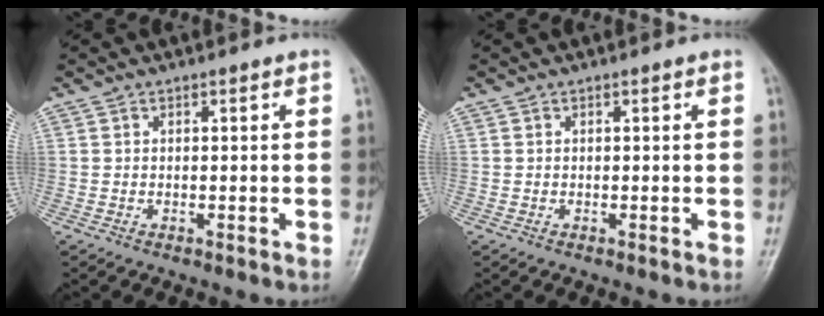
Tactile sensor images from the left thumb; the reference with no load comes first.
{"total": 0.0}